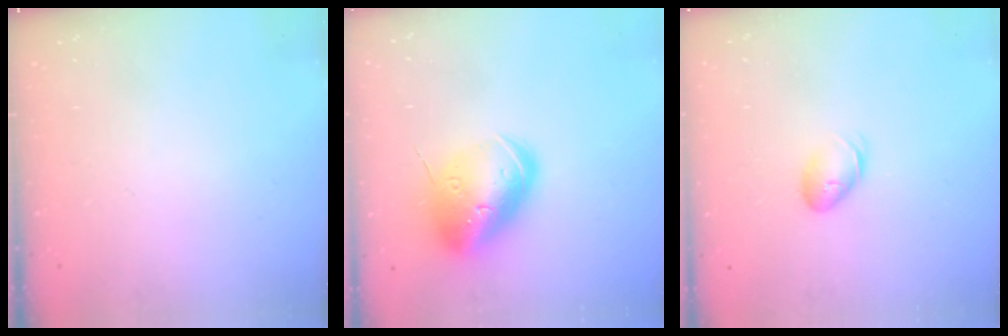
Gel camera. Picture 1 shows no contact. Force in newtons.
{"total": 18.3, "press": 18.0, "slide": 2.9}
{"total": 6.4, "press": 6.3, "slide": 1.0}